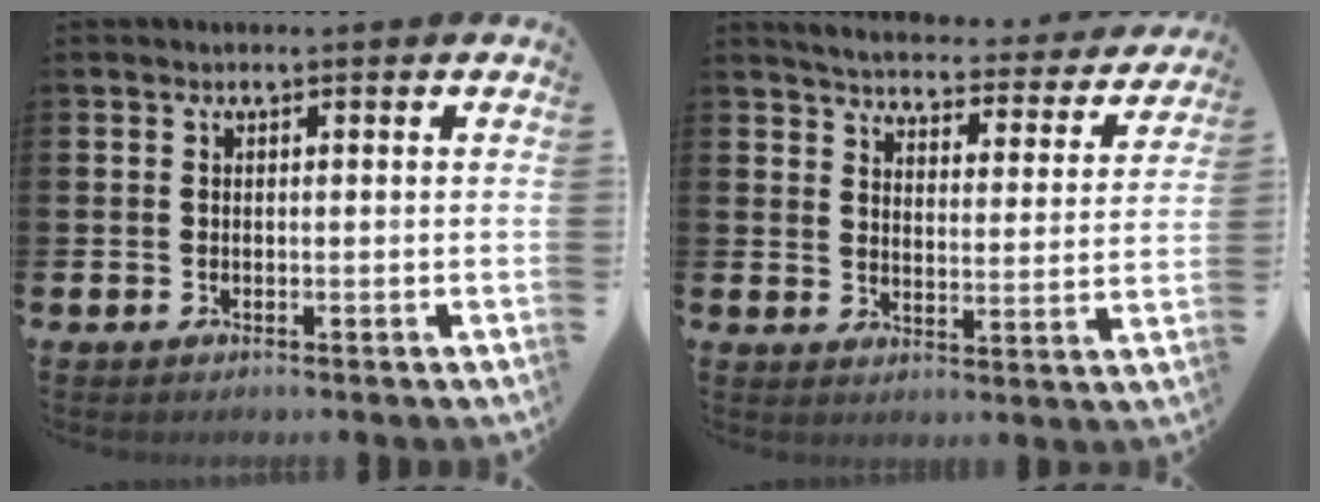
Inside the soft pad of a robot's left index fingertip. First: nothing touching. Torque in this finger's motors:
{"motor_torque": [1.09, -1.05, 0.19, 0.03]}